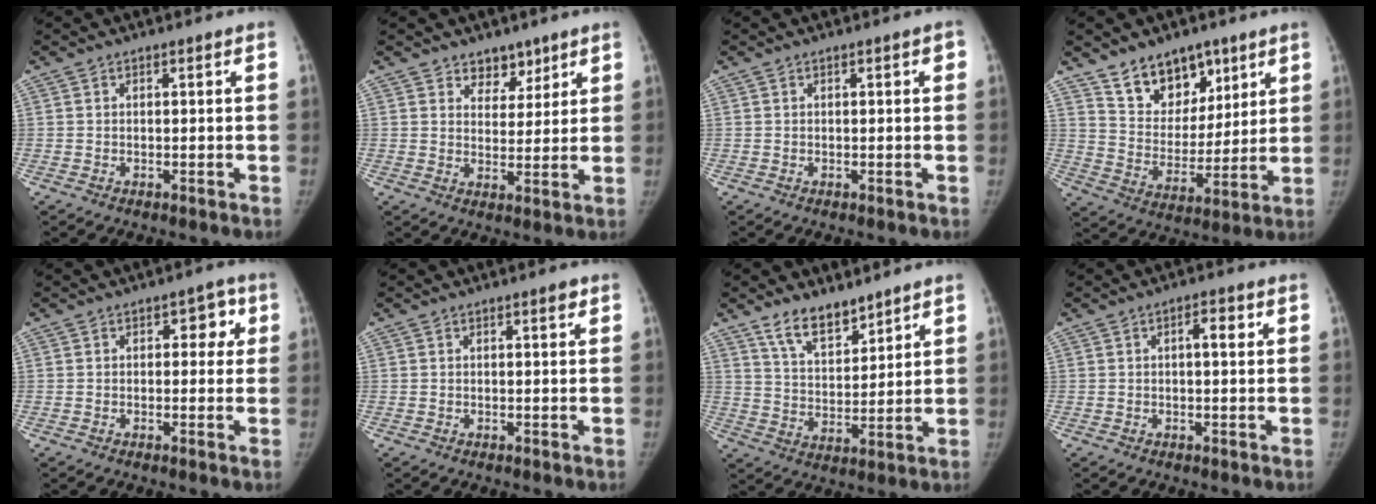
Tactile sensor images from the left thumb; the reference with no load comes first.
{"total": 5.1, "force": [3.8, 3.4, 1.0], "torque": [0.019, -0.025, 0.060]}
{"total": 1.1, "force": [0.2, 0.5, 0.9], "torque": [-0.007, 0.003, 0.001]}
{"total": 13.2, "force": [8.9, 8.2, 5.2], "torque": [-0.034, -0.059, 0.163]}
{"total": 4.4, "force": [1.1, 2.9, 3.1], "torque": [0.000, 0.004, 0.004]}
{"total": 1.0, "force": [0.6, 0.3, 0.8], "torque": [-0.010, -0.001, 0.008]}
{"total": 8.7, "force": [6.8, 3.8, 4.0], "torque": [-0.041, -0.051, 0.129]}
{"total": 2.8, "force": [0.7, 1.0, 2.5], "torque": [-0.034, 0.004, 0.007]}